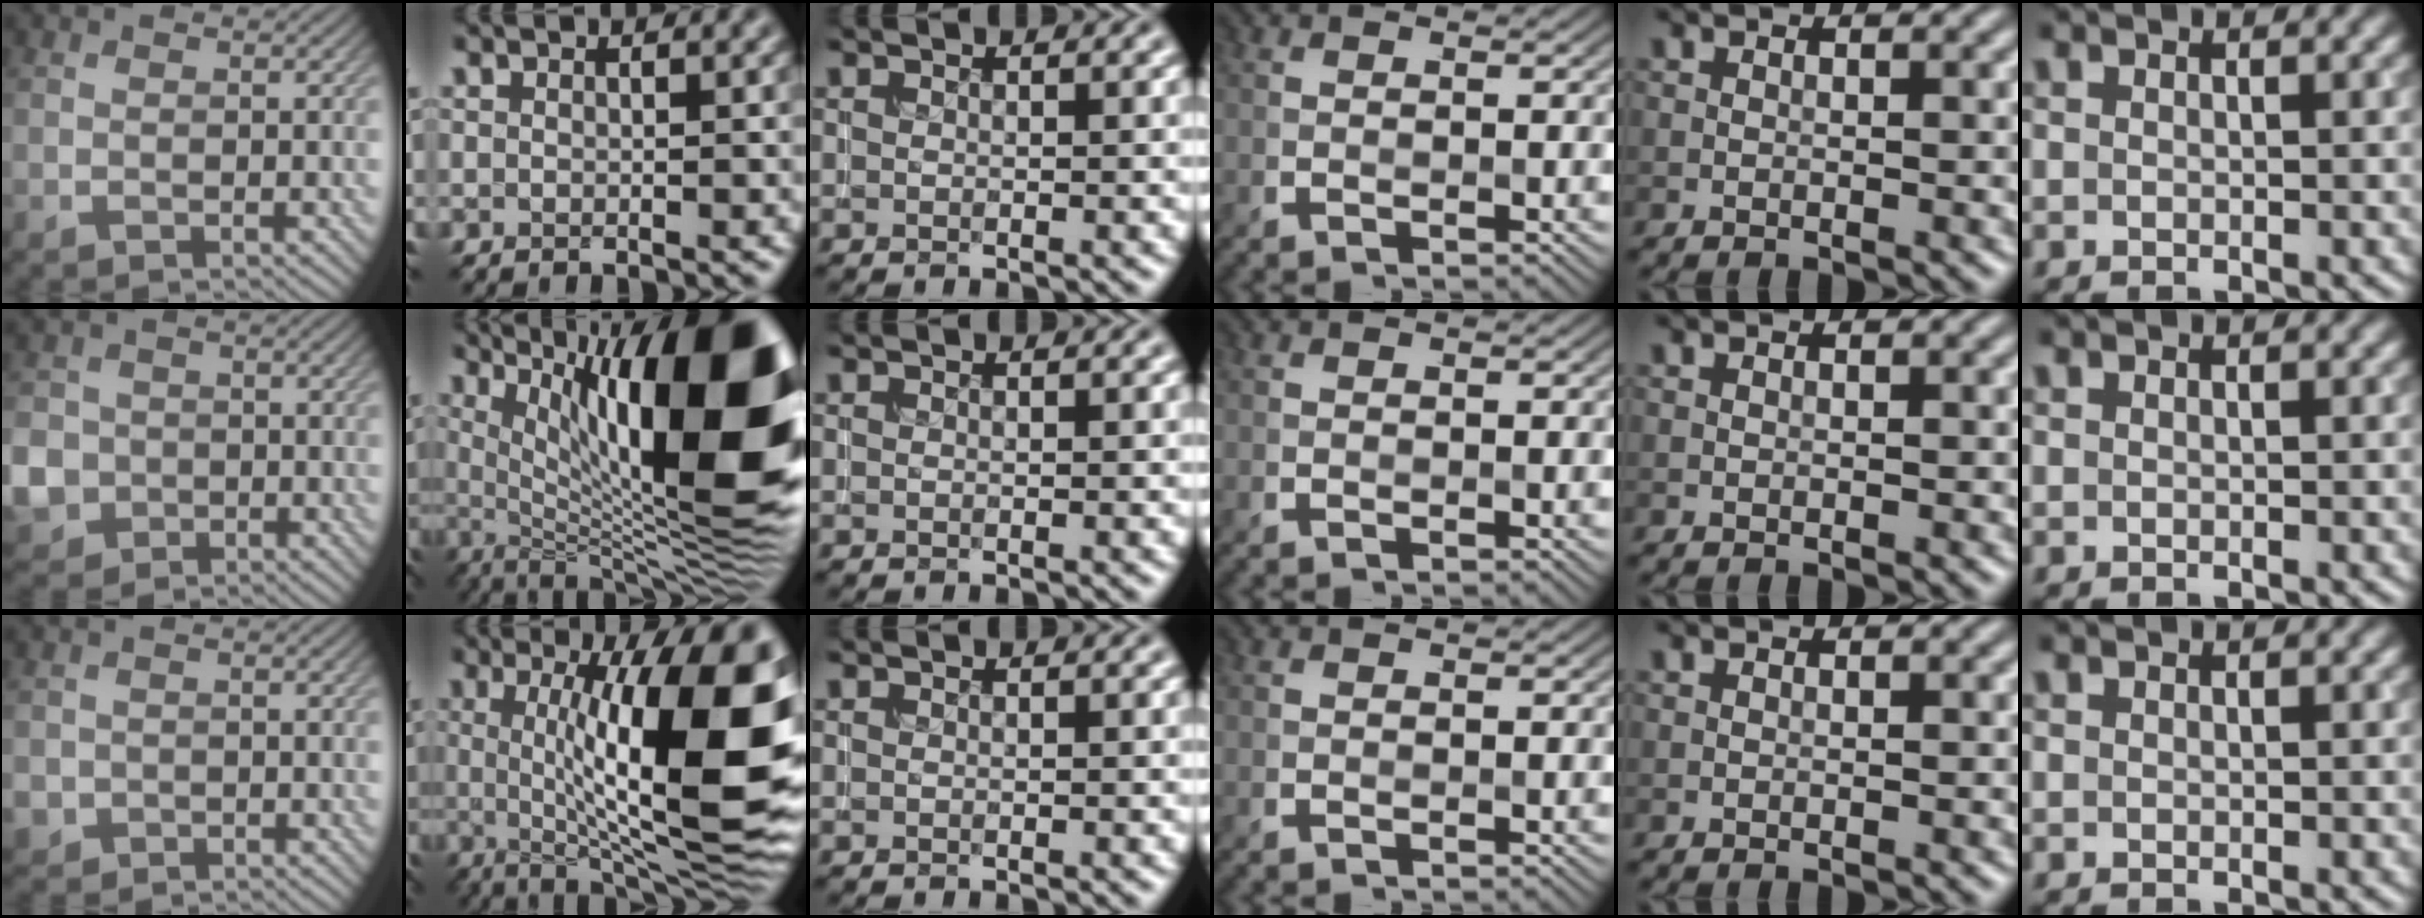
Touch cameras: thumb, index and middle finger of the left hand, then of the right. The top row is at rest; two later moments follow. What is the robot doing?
{"motion": "insert", "object": "coin"}